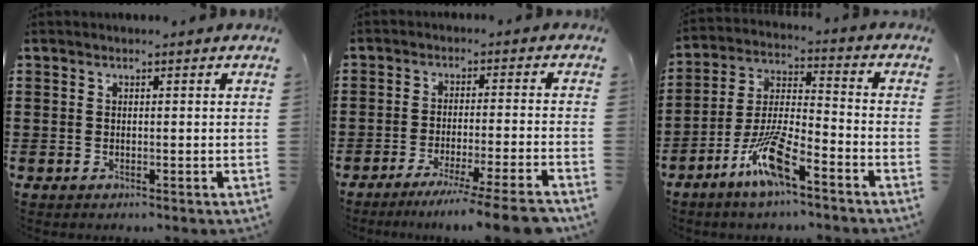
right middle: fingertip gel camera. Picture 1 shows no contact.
{"total": 6.3, "force": [-5.4, -0.7, 3.3], "torque": [-0.048, -0.014, -0.099]}
{"total": 9.4, "force": [-6.1, 1.7, 7.0], "torque": [-0.163, -0.007, -0.119]}